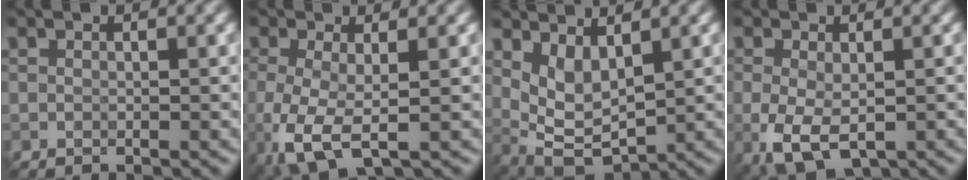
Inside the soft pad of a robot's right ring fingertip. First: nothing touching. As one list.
[{"total": 5.0, "force": [-1.2, 2.0, 4.4], "torque": [-0.115, -0.015, -0.024]}, {"total": 3.9, "force": [1.7, 2.0, 2.9], "torque": [-0.066, -0.012, 0.040]}, {"total": 4.8, "force": [-1.3, 2.7, 3.8], "torque": [-0.090, -0.015, -0.020]}]